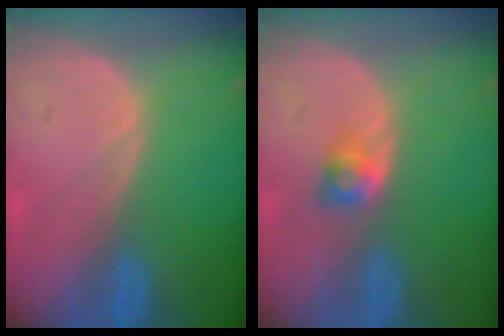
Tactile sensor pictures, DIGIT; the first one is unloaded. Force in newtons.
{"total": 2.6, "press": 2.3, "slide": 1.2}